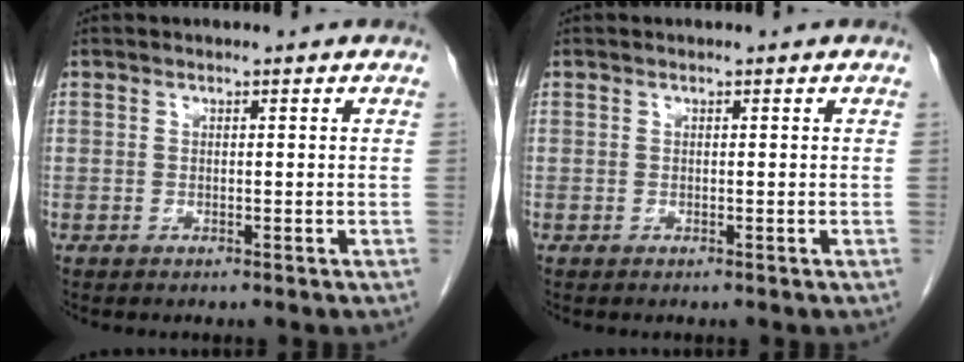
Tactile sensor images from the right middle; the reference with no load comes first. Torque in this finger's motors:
{"motor_torque": [0.09, -0.05, -0.09, 0.01]}